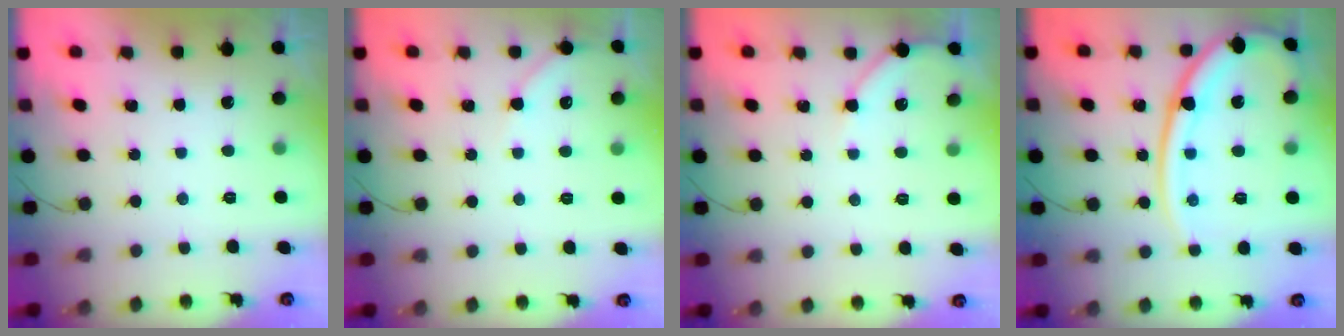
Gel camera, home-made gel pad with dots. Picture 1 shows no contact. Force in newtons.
{"total": 4.8, "press": 4.7, "slide": 0.8}
{"total": 5.4, "press": 5.4, "slide": 0.6}
{"total": 16.8, "press": 16.7, "slide": 1.8}